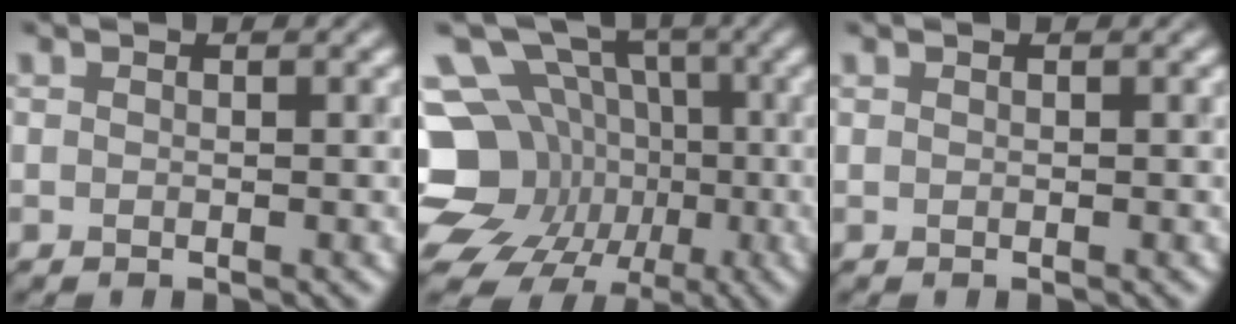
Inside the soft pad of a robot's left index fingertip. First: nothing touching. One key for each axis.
{"total": 16.5, "fx": -3.8, "fy": 14.5, "fz": 7.0, "tx": -0.159, "ty": -0.004, "tz": -0.087}
{"total": 0.0}